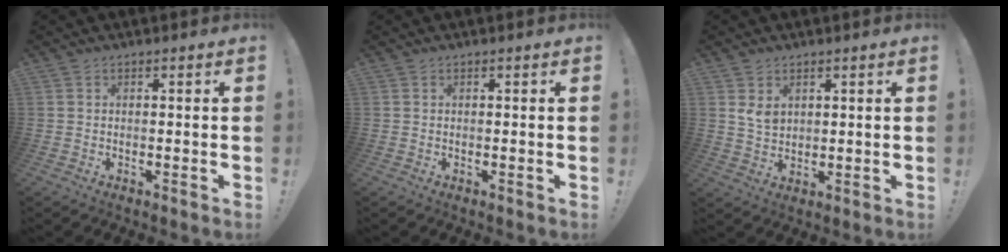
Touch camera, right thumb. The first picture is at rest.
{"total": 0.0}
{"total": 4.7, "force": [2.5, 3.2, 2.5], "torque": [-0.030, -0.013, 0.046]}